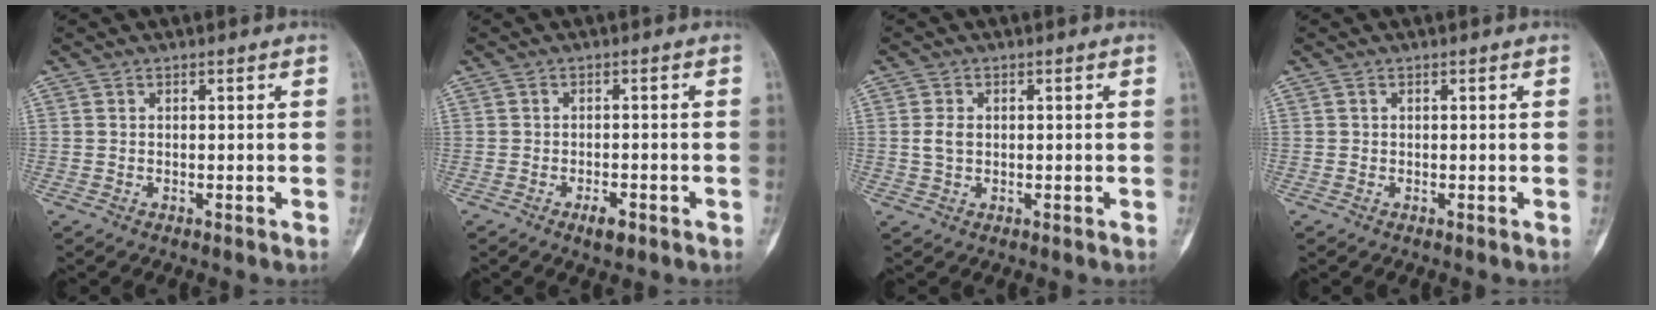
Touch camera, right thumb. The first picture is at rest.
{"total": 3.0, "force": [-1.7, 1.2, 2.2], "torque": [-0.032, 0.006, -0.025]}
{"total": 2.6, "force": [0.2, 2.0, 1.7], "torque": [-0.028, 0.005, 0.004]}
{"total": 0.0}